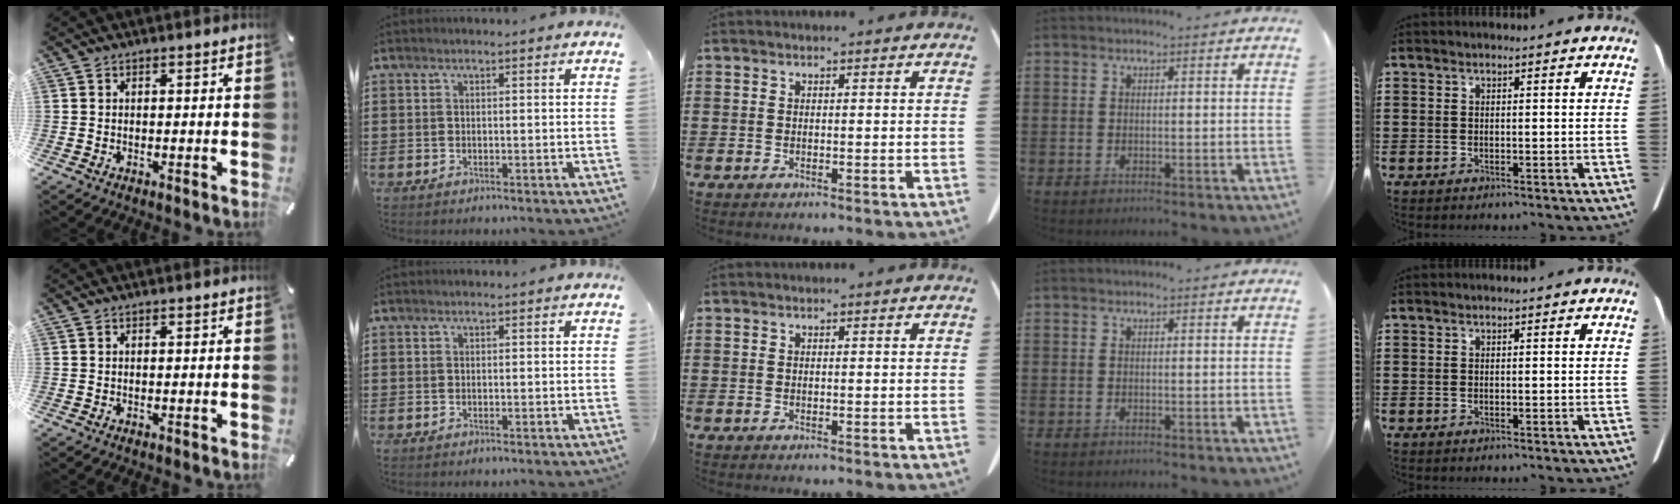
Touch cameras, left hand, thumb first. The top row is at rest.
{}